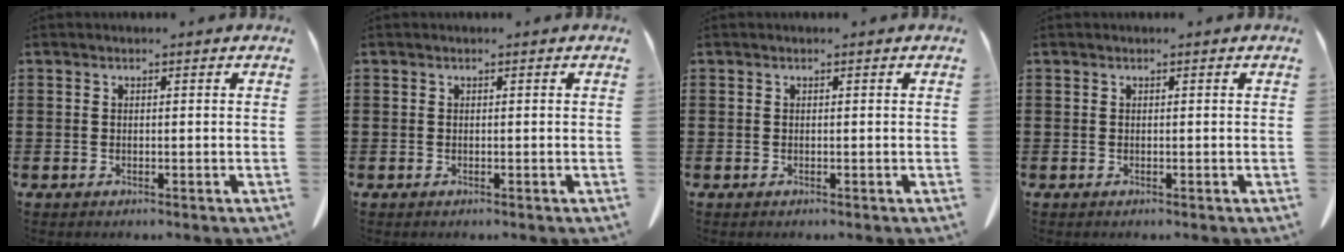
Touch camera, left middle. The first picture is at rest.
{"total": 0.0}
{"total": 0.0}
{"total": 0.0}